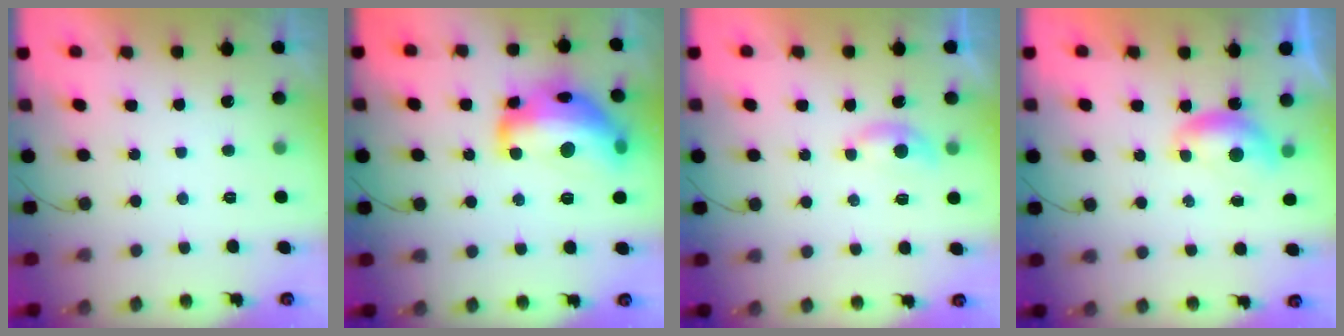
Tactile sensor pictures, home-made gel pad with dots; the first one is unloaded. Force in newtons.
{"total": 21.0, "press": 21.0, "slide": 1.4}
{"total": 4.1, "press": 4.1, "slide": 0.7}
{"total": 6.2, "press": 6.2, "slide": 0.7}